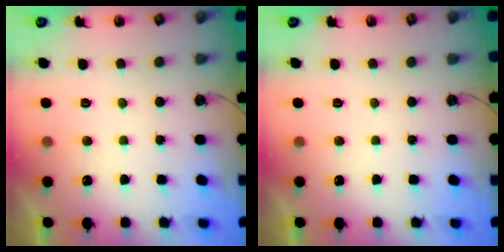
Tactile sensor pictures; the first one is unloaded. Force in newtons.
{"total": 0.0}